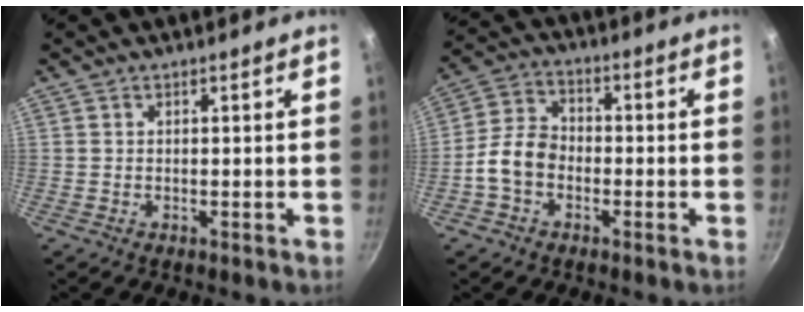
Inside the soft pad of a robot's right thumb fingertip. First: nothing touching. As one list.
[{"total": 7.7, "force": [-2.4, 5.7, 4.6], "torque": [-0.071, 0.030, -0.060]}]